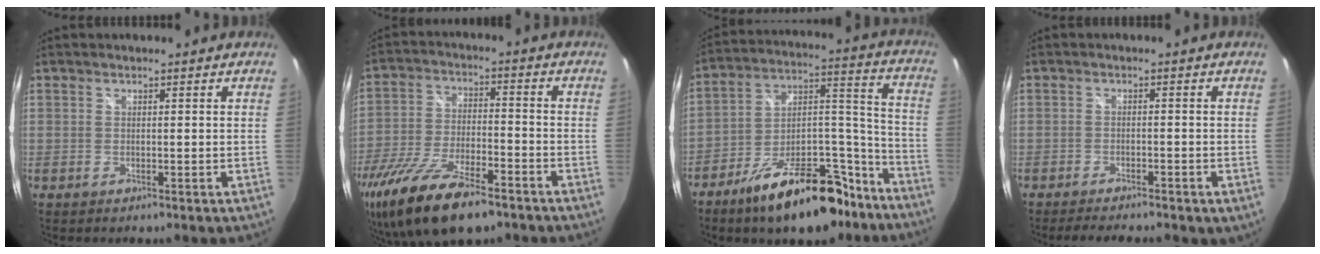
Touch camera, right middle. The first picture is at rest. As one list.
[{"total": 20.4, "force": [-14.2, 6.6, 13.0], "torque": [-0.273, -0.057, -0.248]}, {"total": 21.6, "force": [-15.3, 9.0, 12.4], "torque": [-0.182, 0.041, -0.222]}, {"total": 7.4, "force": [-5.8, 2.1, 4.0], "torque": [-0.081, -0.014, -0.083]}]